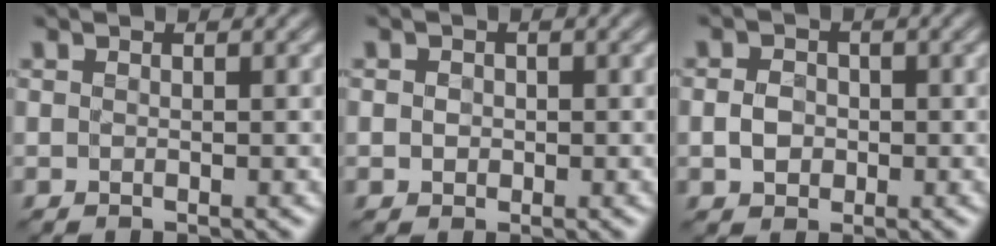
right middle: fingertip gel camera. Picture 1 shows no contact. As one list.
[{"total": 1.4, "force": [0.2, 1.3, 0.6], "torque": [-0.002, 0.008, -0.005]}, {"total": 2.1, "force": [-0.4, 1.7, 1.1], "torque": [-0.020, 0.001, -0.011]}]